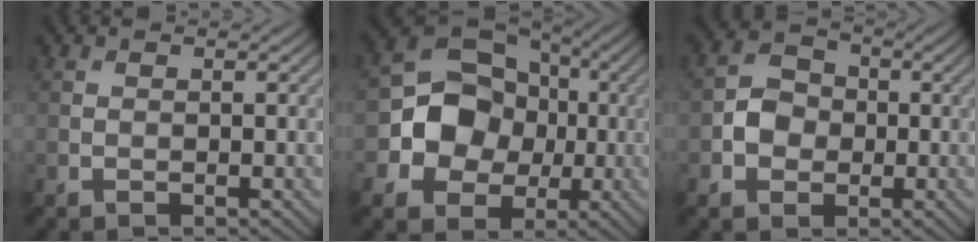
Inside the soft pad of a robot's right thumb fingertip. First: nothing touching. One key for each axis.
{"total": 10.2, "fx": -1.2, "fy": 8.7, "fz": 5.2, "tx": -0.088, "ty": -0.001, "tz": -0.046}
{"total": 4.1, "fx": -0.8, "fy": 3.5, "fz": 1.9, "tx": -0.033, "ty": 0.004, "tz": -0.020}